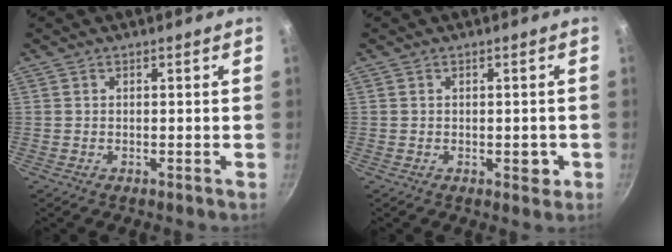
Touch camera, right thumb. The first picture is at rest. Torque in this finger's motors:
{"motor_torque": [0.22, 0.28, 0.58, 0.12, 0.11]}